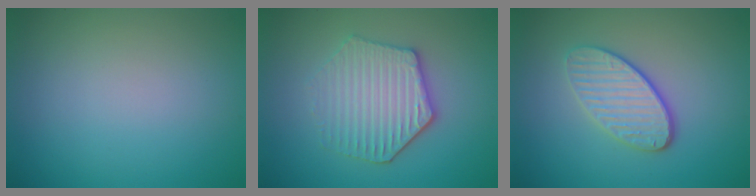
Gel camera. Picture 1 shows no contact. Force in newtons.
{"total": 4.4, "press": 4.0, "slide": 1.8}
{"total": 3.7, "press": 3.2, "slide": 1.9}